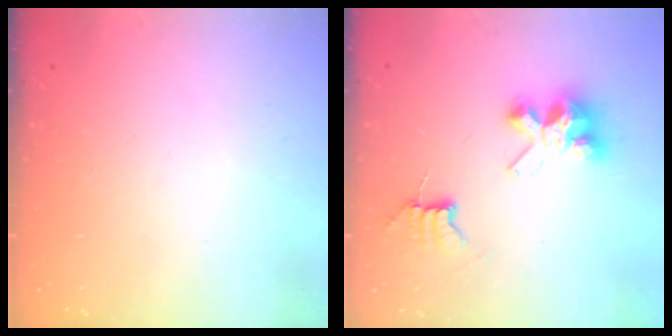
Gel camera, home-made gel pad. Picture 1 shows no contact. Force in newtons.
{"total": 7.3, "press": 7.3, "slide": 0.6}